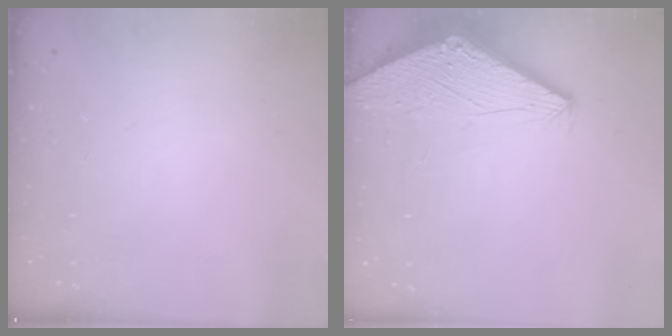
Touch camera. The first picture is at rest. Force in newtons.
{"total": 2.9, "press": 2.9, "slide": 0.1}